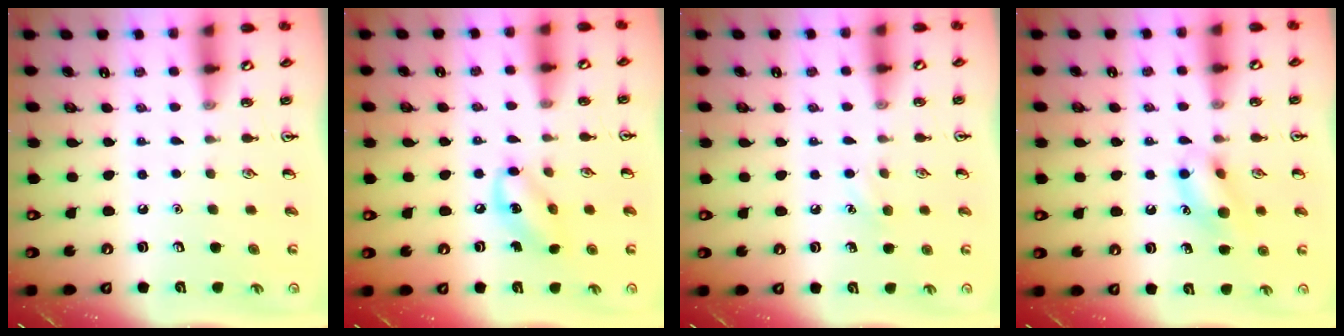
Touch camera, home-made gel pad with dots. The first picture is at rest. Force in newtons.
{"total": 6.8, "press": 6.8, "slide": 1.0}
{"total": 5.1, "press": 4.8, "slide": 1.6}
{"total": 11.1, "press": 11.0, "slide": 1.2}